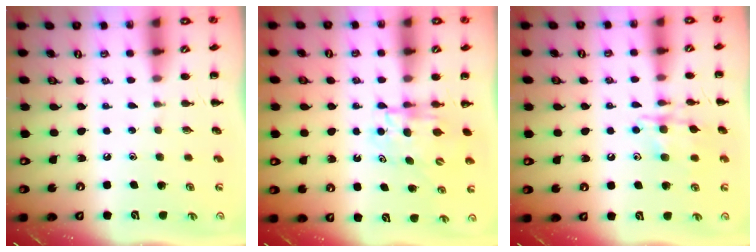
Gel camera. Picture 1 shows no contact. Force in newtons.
{"total": 5.3, "press": 5.3, "slide": 0.2}
{"total": 12.2, "press": 12.2, "slide": 0.8}